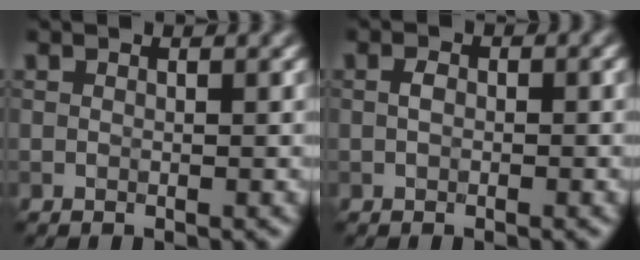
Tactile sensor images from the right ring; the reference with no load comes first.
{"total": 0.9, "force": [-0.2, 0.5, 0.7], "torque": [-0.014, 0.003, -0.004]}